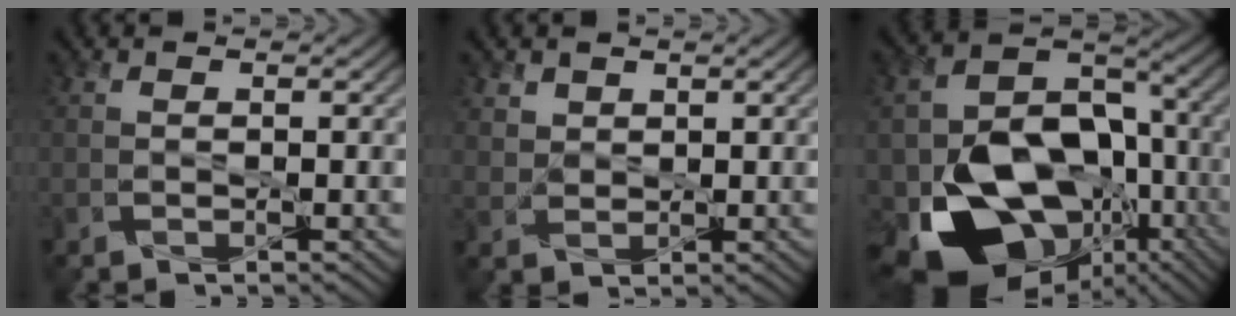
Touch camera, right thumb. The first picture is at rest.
{"total": 2.8, "force": [1.8, 2.0, 0.8], "torque": [-0.035, -0.009, 0.047]}
{"total": 17.9, "force": [-6.8, 12.7, 10.7], "torque": [-0.184, -0.041, -0.106]}